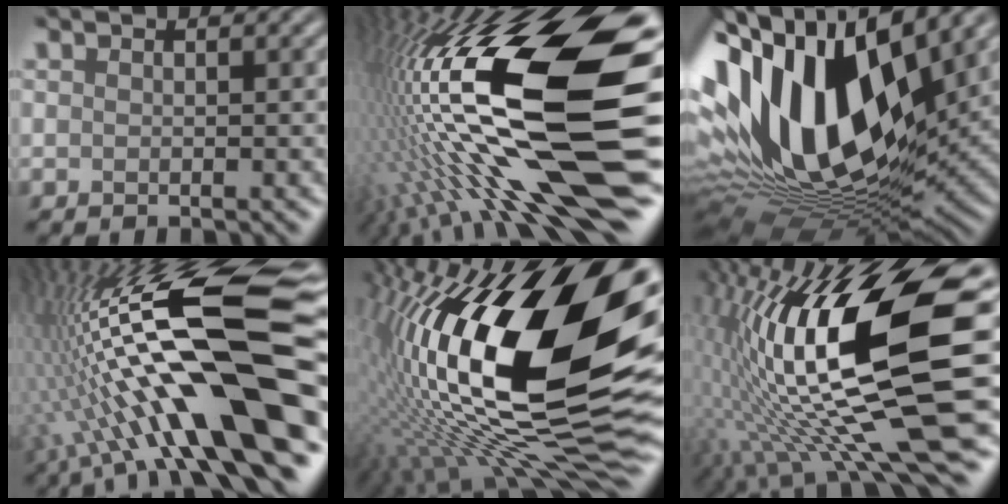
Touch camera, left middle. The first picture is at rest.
{"total": 20.4, "force": [-2.7, 5.9, 19.3], "torque": [-0.353, 0.000, -0.055]}
{"total": 17.5, "force": [3.2, 9.2, 14.5], "torque": [-0.294, 0.020, 0.053]}
{"total": 19.0, "force": [-1.8, 4.6, 18.4], "torque": [-0.310, 0.023, -0.038]}
{"total": 21.5, "force": [2.7, 9.2, 19.2], "torque": [-0.360, 0.014, 0.040]}
{"total": 17.6, "force": [1.1, 5.3, 16.7], "torque": [-0.307, 0.003, 0.032]}